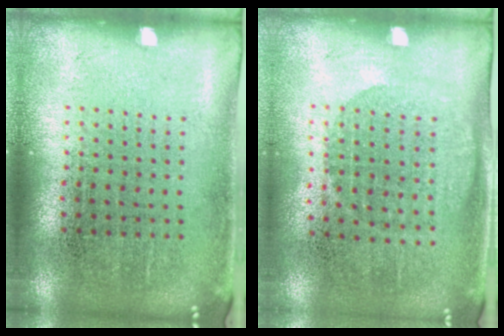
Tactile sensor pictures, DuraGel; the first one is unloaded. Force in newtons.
{"total": 1.1, "press": 1.0, "slide": 0.4}